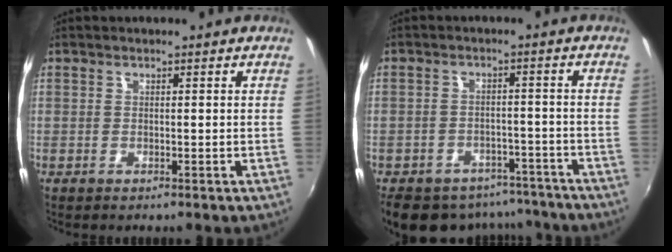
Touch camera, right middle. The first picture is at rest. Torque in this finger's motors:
{"motor_torque": [1.02, -1.12, 0.35, 0.07]}